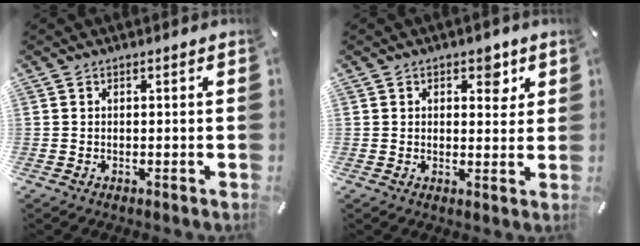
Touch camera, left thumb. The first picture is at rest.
{"total": 4.9, "force": [2.2, 3.2, 3.0], "torque": [-0.018, -0.009, 0.027]}